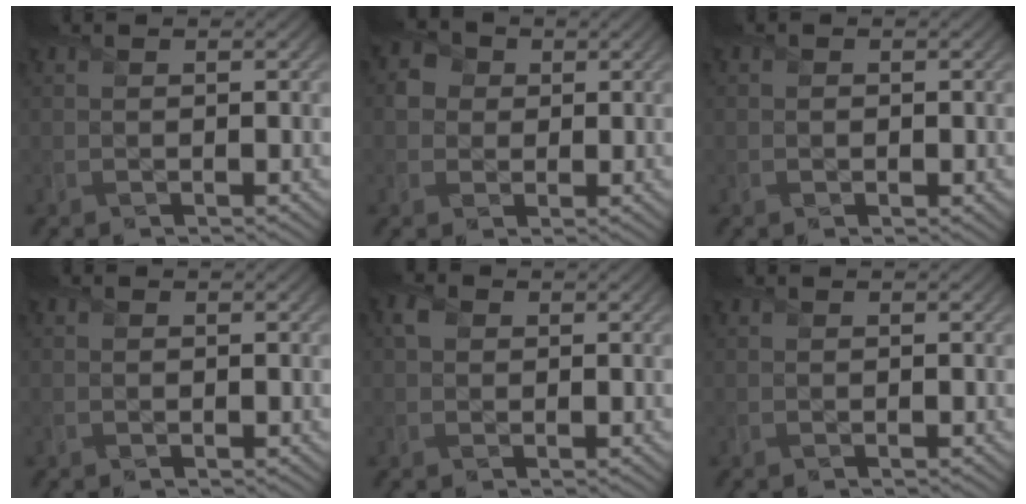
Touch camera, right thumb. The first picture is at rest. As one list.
[{"total": 3.3, "force": [0.4, 3.2, 1.0], "torque": [-0.022, 0.004, 0.000]}, {"total": 1.2, "force": [-0.3, 0.9, 0.6], "torque": [-0.009, -0.007, -0.005]}, {"total": 0.7, "force": [-0.1, 0.6, 0.2], "torque": [0.000, -0.005, -0.006]}, {"total": 2.1, "force": [0.5, 1.8, 0.9], "torque": [-0.019, 0.002, 0.002]}, {"total": 0.0}]